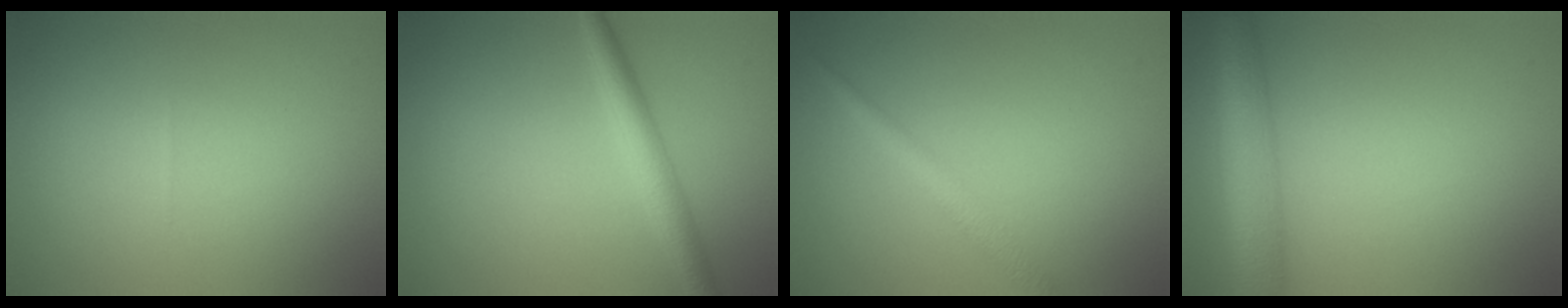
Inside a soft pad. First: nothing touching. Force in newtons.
{"total": 2.9, "press": 2.9, "slide": 0.1}
{"total": 2.0, "press": 2.0, "slide": 0.0}
{"total": 5.7, "press": 5.7, "slide": 0.2}